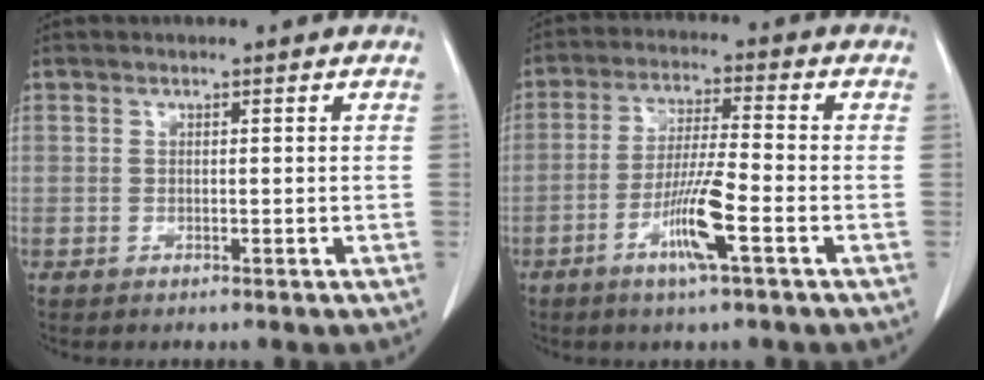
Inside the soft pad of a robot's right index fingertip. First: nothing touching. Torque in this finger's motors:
{"motor_torque": [0.20, -0.08, 0.17, 0.10]}